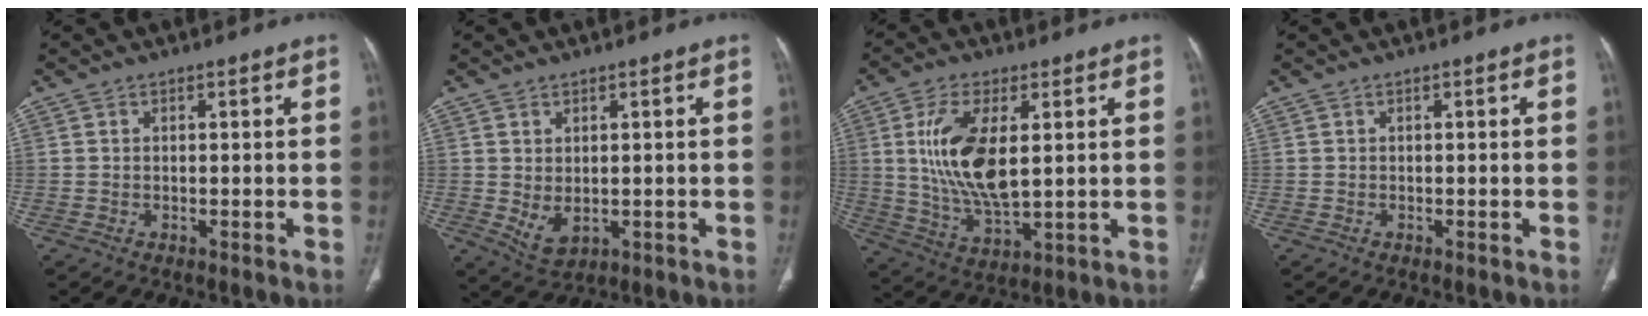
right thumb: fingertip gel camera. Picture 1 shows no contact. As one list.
[{"total": 4.4, "force": [-0.1, 2.8, 3.5], "torque": [-0.061, -0.008, 0.017]}, {"total": 14.2, "force": [2.5, 6.3, 12.5], "torque": [-0.250, -0.021, 0.058]}, {"total": 0.0}]